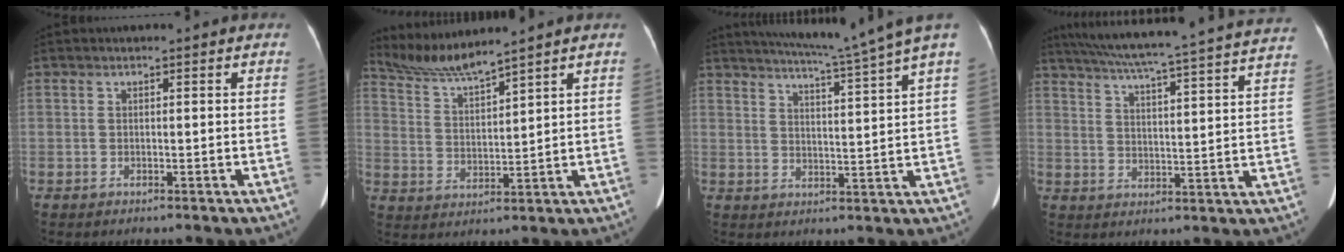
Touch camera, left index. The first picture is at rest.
{"total": 6.2, "force": [5.8, -1.5, 1.5], "torque": [-0.042, -0.002, 0.124]}
{"total": 12.5, "force": [10.5, -2.4, 6.4], "torque": [-0.108, -0.020, 0.142]}
{"total": 28.0, "force": [25.2, 0.1, 12.2], "torque": [-0.206, -0.029, 0.319]}